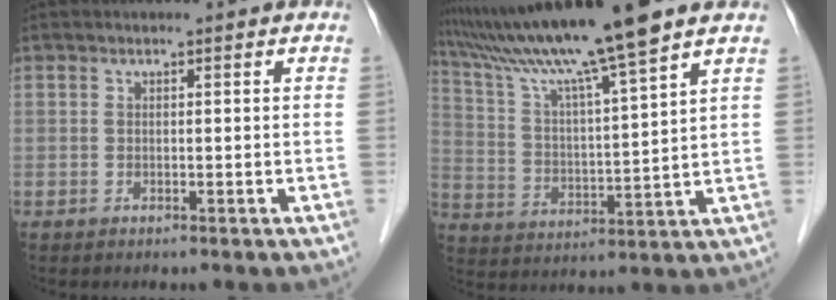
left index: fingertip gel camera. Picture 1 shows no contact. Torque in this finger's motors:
{"motor_torque": [0.52, -0.72, 1.05, 0.21]}